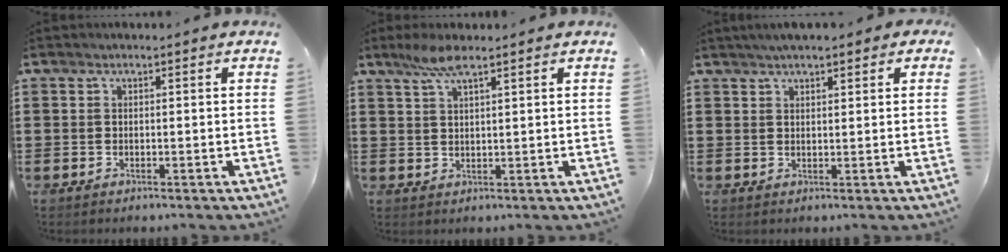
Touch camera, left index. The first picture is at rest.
{"total": 4.5, "force": [2.9, 0.8, 3.4], "torque": [-0.074, 0.005, 0.051]}
{"total": 2.6, "force": [1.9, 0.7, 1.7], "torque": [-0.038, 0.006, 0.035]}